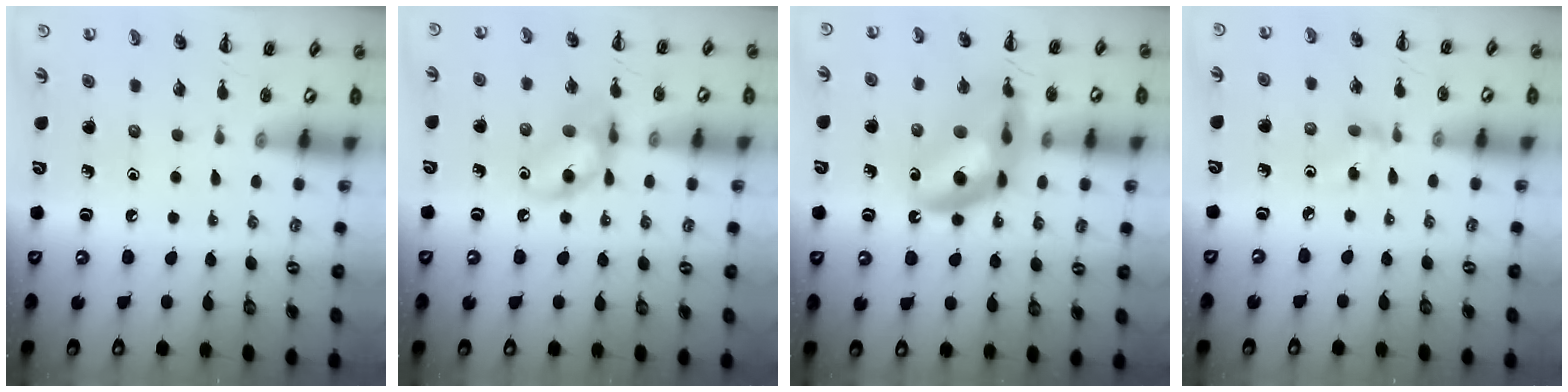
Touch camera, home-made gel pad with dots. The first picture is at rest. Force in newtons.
{"total": 11.6, "press": 11.4, "slide": 1.9}
{"total": 14.0, "press": 13.5, "slide": 3.6}
{"total": 2.8, "press": 2.6, "slide": 1.0}